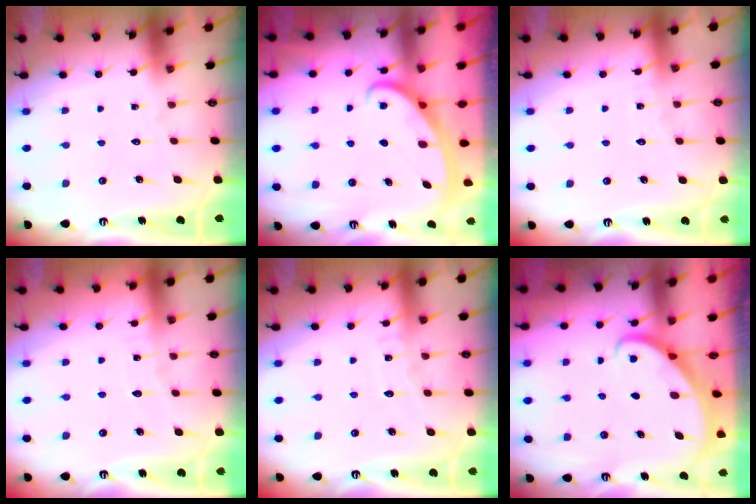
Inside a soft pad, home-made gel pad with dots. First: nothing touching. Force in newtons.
{"total": 2.6, "press": 2.6, "slide": 0.4}
{"total": 2.7, "press": 2.7, "slide": 0.2}
{"total": 3.0, "press": 3.0, "slide": 0.4}
{"total": 5.4, "press": 5.4, "slide": 0.5}
{"total": 2.7, "press": 2.7, "slide": 0.2}